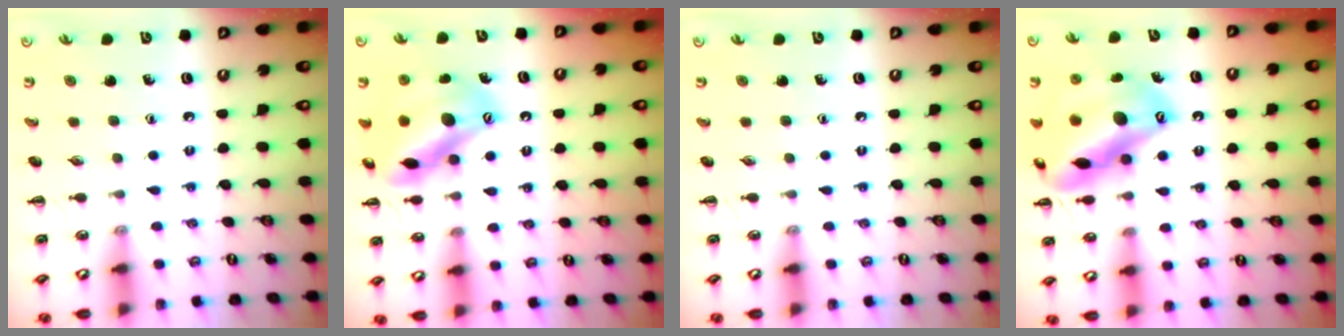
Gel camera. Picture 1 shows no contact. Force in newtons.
{"total": 15.6, "press": 15.3, "slide": 3.0}
{"total": 0.0}
{"total": 20.7, "press": 20.5, "slide": 2.4}